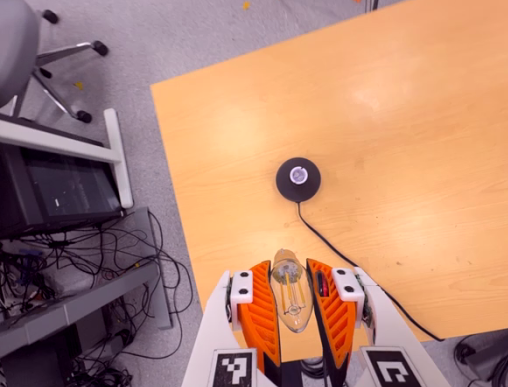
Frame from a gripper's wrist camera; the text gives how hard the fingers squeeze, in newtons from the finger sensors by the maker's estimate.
{"total": 22.8, "left": 24.5, "right": 21.0}